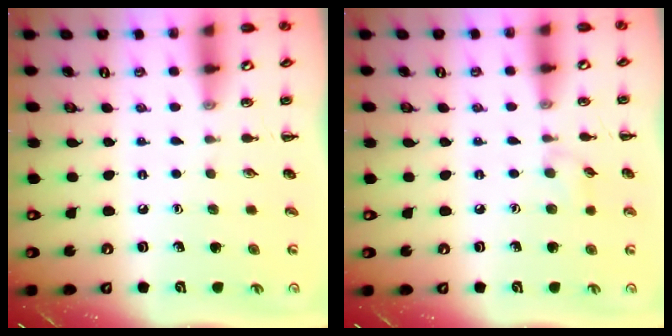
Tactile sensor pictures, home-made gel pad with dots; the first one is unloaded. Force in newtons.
{"total": 4.8, "press": 4.4, "slide": 1.9}